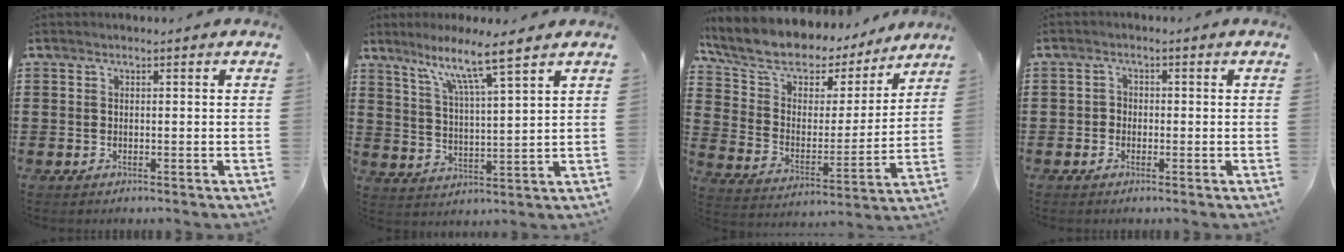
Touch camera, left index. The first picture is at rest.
{"total": 8.0, "force": [6.1, -0.2, 5.1], "torque": [-0.119, -0.029, 0.102]}
{"total": 8.6, "force": [7.0, 4.1, 2.7], "torque": [-0.091, -0.042, 0.123]}
{"total": 1.3, "force": [-0.6, 1.2, 0.2], "torque": [-0.009, 0.005, -0.014]}